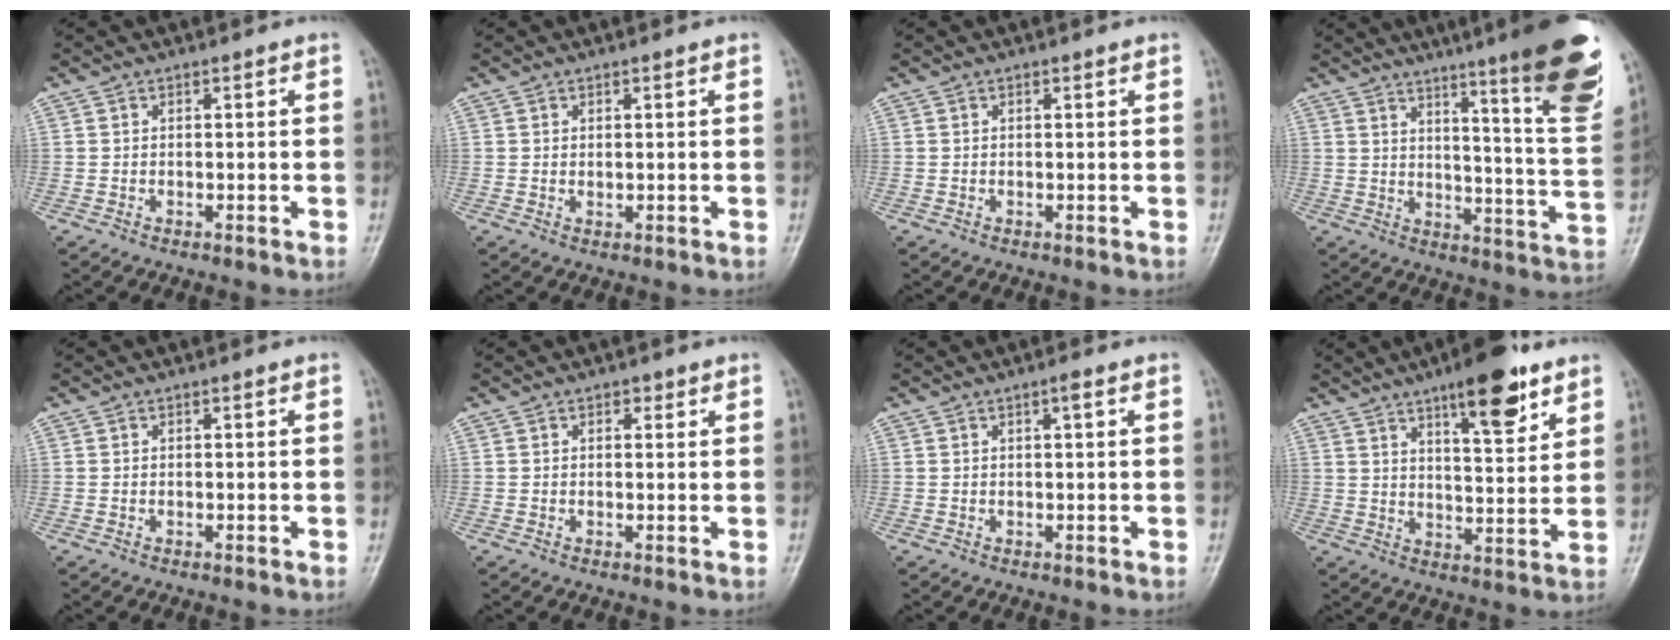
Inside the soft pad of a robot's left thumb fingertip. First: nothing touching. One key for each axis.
{"total": 0.8, "fx": 0.3, "fy": 0.3, "fz": 0.6, "tx": -0.010, "ty": -0.004, "tz": 0.008}
{"total": 0.0}
{"total": 22.4, "fx": 14.3, "fy": 2.2, "fz": 17.1, "tx": -0.209, "ty": -0.080, "tz": 0.190}
{"total": 0.0}
{"total": 1.3, "fx": 0.8, "fy": 0.8, "fz": 0.7, "tx": -0.001, "ty": -0.002, "tz": 0.008}
{"total": 1.2, "fx": 0.5, "fy": 0.1, "fz": 1.1, "tx": -0.019, "ty": 0.001, "tz": 0.008}
{"total": 12.7, "fx": 7.8, "fy": 3.8, "fz": 9.3, "tx": -0.113, "ty": -0.044, "tz": 0.117}